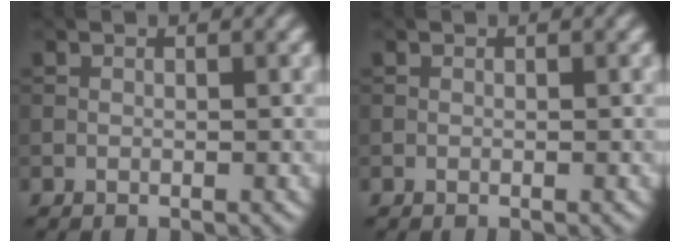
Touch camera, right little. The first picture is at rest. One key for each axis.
{"total": 0.0}